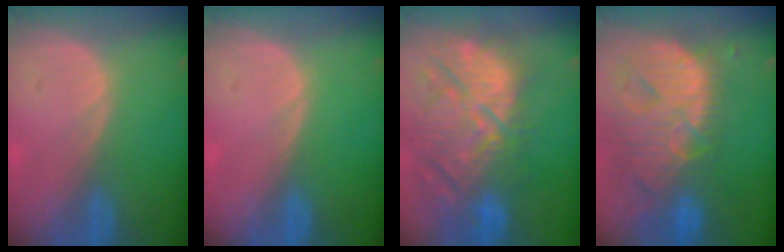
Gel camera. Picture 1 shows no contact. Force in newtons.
{"total": 0.0}
{"total": 14.0, "press": 12.5, "slide": 6.4}
{"total": 13.8, "press": 11.7, "slide": 7.3}